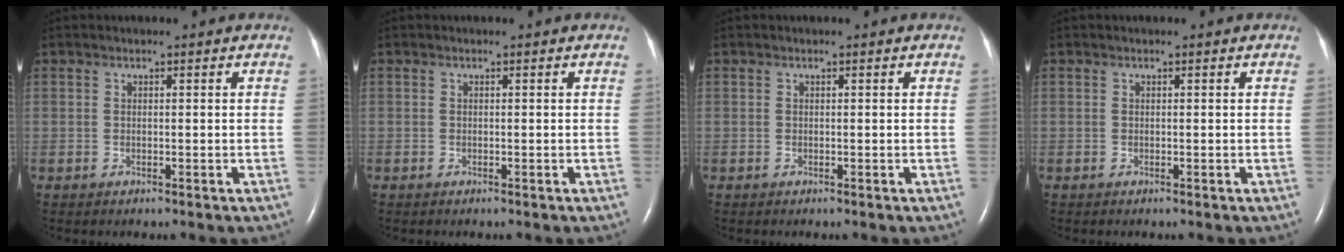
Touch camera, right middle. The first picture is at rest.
{"total": 0.0}
{"total": 0.0}
{"total": 0.0}